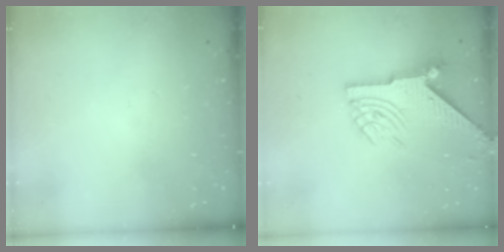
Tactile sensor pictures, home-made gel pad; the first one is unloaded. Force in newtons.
{"total": 8.8, "press": 8.7, "slide": 1.3}